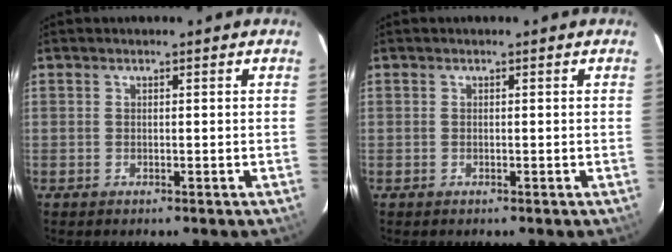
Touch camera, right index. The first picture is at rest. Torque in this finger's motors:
{"motor_torque": [-0.01, -0.01, 0.00, 0.01]}